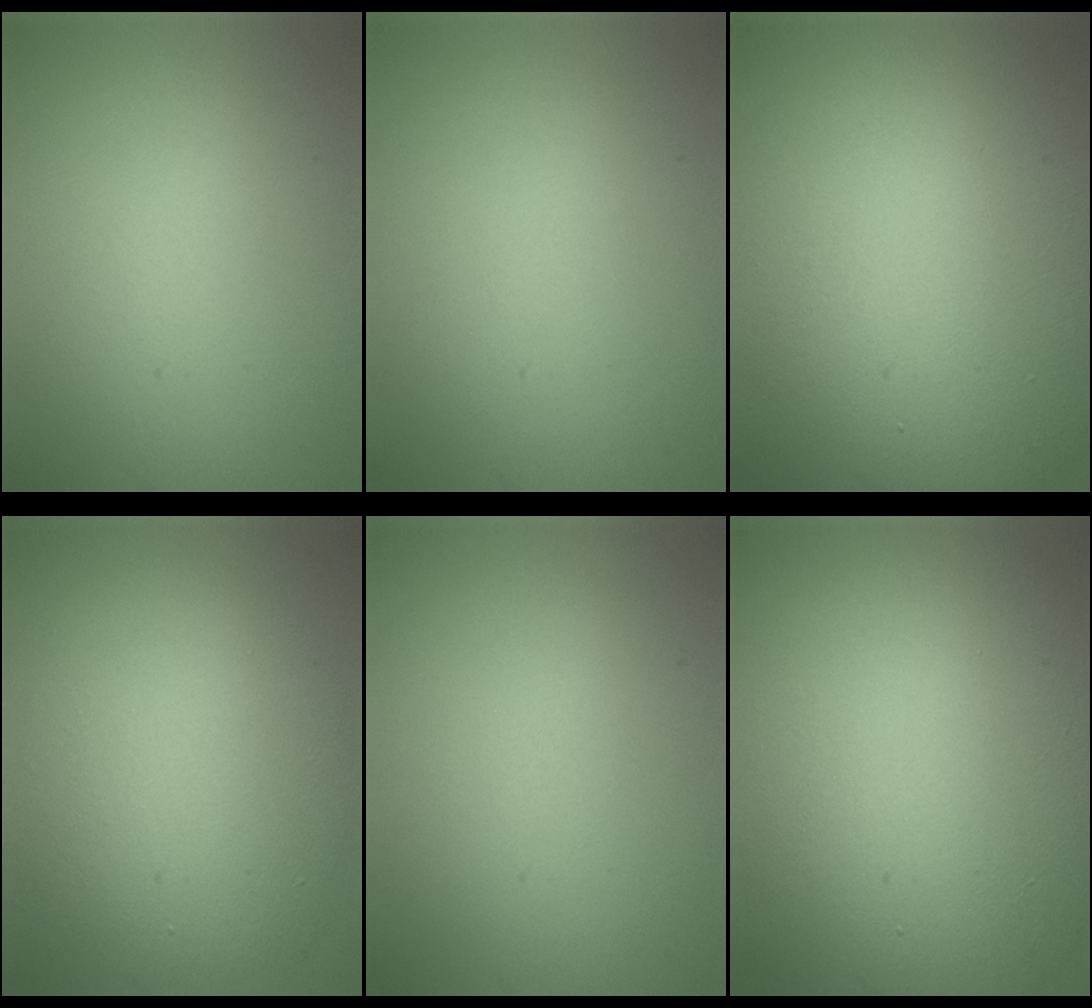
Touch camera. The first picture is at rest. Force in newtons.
{"total": 0.0}
{"total": 21.9, "press": 21.9, "slide": 1.3}
{"total": 9.7, "press": 9.7, "slide": 0.6}
{"total": 0.0}
{"total": 18.8, "press": 18.8, "slide": 0.9}